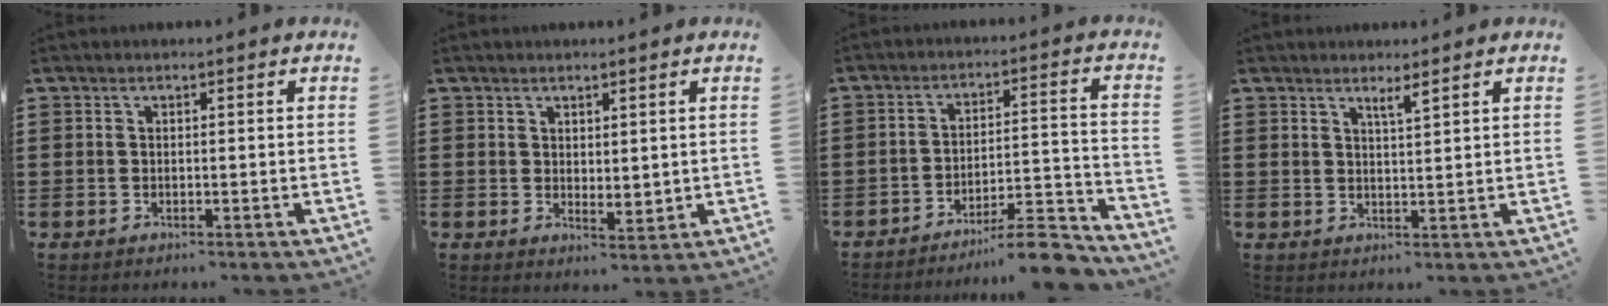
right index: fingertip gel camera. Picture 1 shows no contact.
{"total": 2.0, "force": [1.7, 0.8, 0.6], "torque": [-0.007, -0.001, 0.032]}
{"total": 8.7, "force": [-7.9, 0.6, 3.7], "torque": [-0.049, 0.015, -0.147]}
{"total": 1.9, "force": [1.6, 0.0, 1.1], "torque": [-0.023, -0.001, 0.028]}